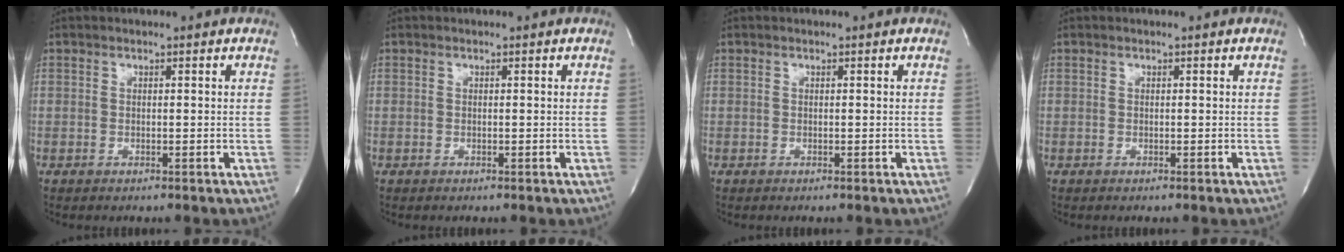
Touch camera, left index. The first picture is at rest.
{"total": 0.0}
{"total": 0.0}
{"total": 0.0}